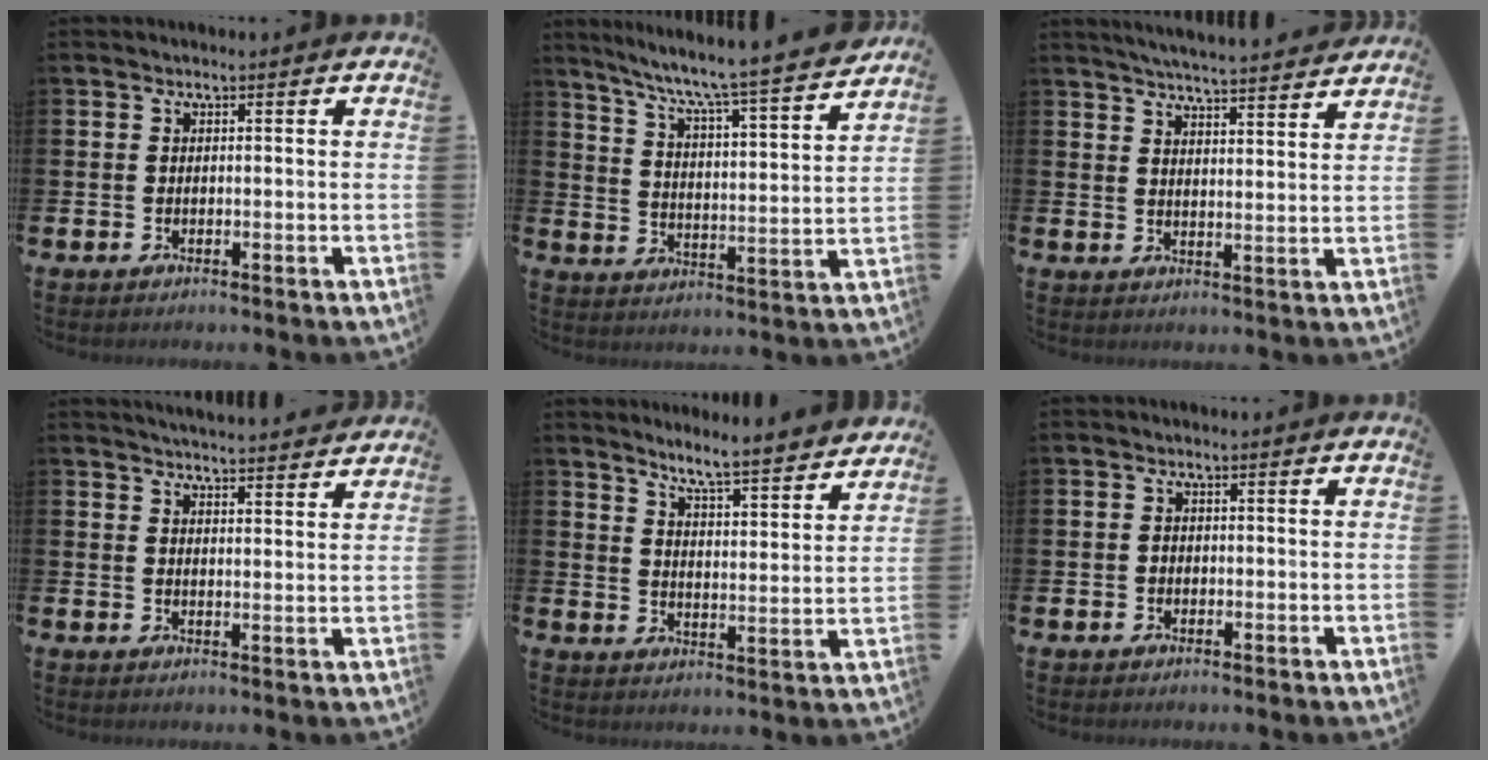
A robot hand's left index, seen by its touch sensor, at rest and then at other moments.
{"total": 7.2, "force": [6.7, -0.4, 2.6], "torque": [-0.078, -0.063, 0.107]}
{"total": 5.3, "force": [5.2, -0.4, 0.7], "torque": [-0.021, -0.036, 0.091]}
{"total": 4.5, "force": [4.5, -0.2, 0.1], "torque": [-0.004, -0.031, 0.079]}
{"total": 6.5, "force": [6.3, -0.1, 1.7], "torque": [-0.045, -0.054, 0.104]}
{"total": 0.7, "force": [-0.1, 0.7, 0.2], "torque": [0.000, 0.004, -0.005]}